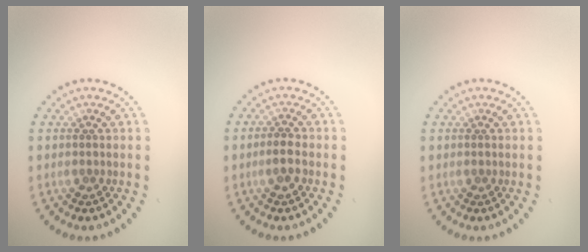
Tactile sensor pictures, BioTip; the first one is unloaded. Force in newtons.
{"total": 1.9, "press": 1.8, "slide": 0.6}
{"total": 0.0}